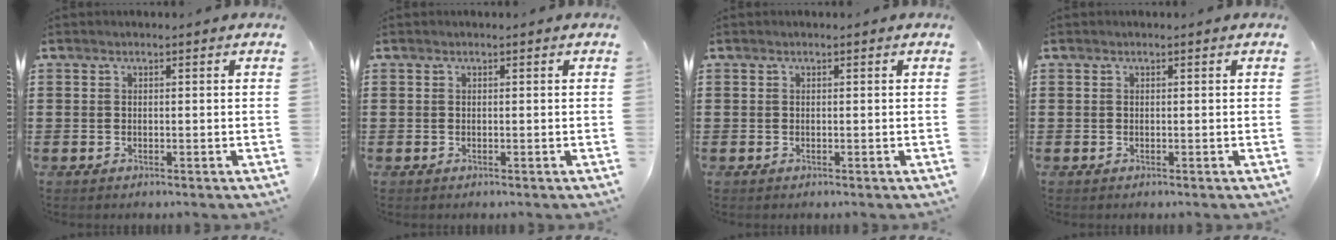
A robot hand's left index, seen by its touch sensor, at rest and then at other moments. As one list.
[{"total": 0.0}, {"total": 0.0}, {"total": 0.0}]